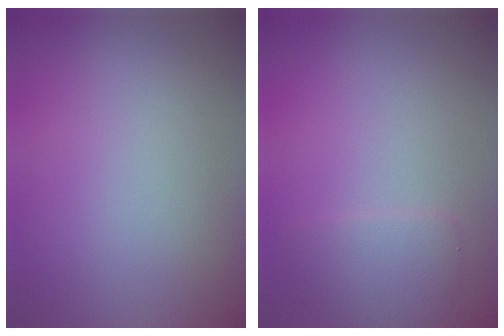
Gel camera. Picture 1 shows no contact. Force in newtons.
{"total": 2.0, "press": 2.0, "slide": 0.2}